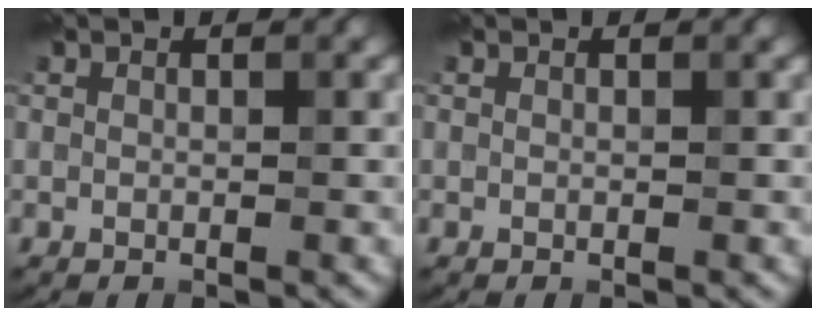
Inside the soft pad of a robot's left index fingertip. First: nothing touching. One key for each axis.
{"total": 0.0}